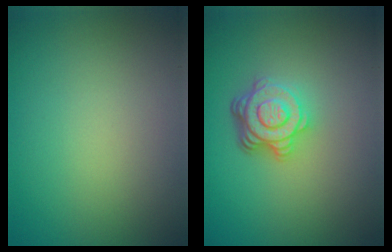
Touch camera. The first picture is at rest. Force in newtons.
{"total": 4.7, "press": 3.4, "slide": 3.3}